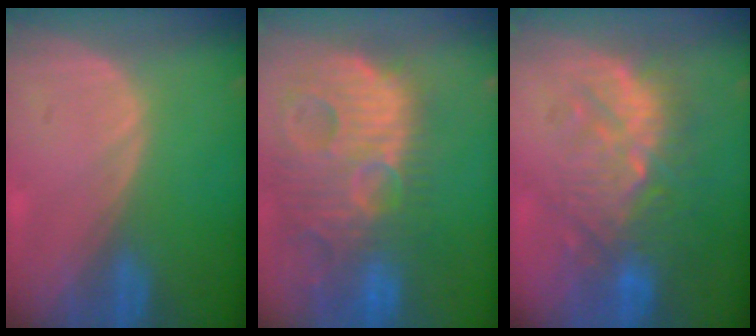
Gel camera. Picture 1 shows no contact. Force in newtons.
{"total": 14.8, "press": 12.9, "slide": 7.4}
{"total": 9.6, "press": 9.4, "slide": 2.1}